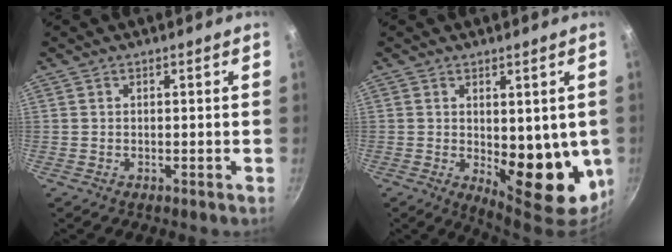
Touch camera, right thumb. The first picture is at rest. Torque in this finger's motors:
{"motor_torque": [-0.59, 1.34, 0.52, -0.57, 0.16]}